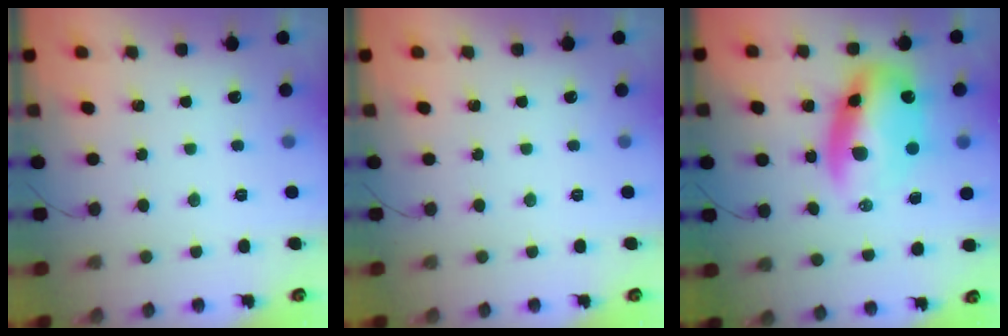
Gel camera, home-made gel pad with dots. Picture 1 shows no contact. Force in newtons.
{"total": 0.0}
{"total": 14.0, "press": 13.6, "slide": 3.3}